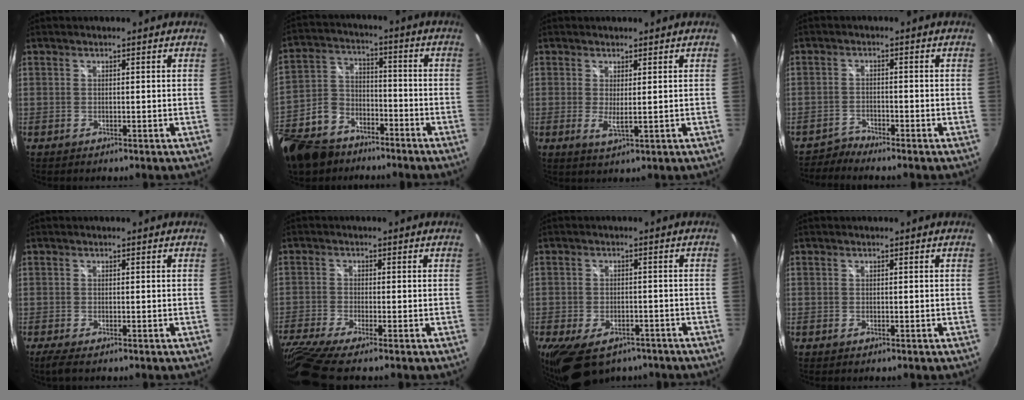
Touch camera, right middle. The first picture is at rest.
{"total": 20.1, "force": [-13.2, 12.2, 9.0], "torque": [-0.241, 0.006, -0.227]}
{"total": 2.8, "force": [0.4, 0.4, 2.8], "torque": [-0.050, -0.010, 0.006]}
{"total": 2.4, "force": [-2.4, -0.2, -0.6], "torque": [0.007, -0.002, -0.051]}
{"total": 2.0, "force": [-1.1, -0.1, 1.6], "torque": [-0.031, -0.009, -0.021]}
{"total": 9.5, "force": [-7.6, -0.2, 5.8], "torque": [-0.135, -0.049, -0.139]}
{"total": 12.5, "force": [-8.1, 6.8, 6.6], "torque": [-0.140, -0.020, -0.125]}
{"total": 0.0}